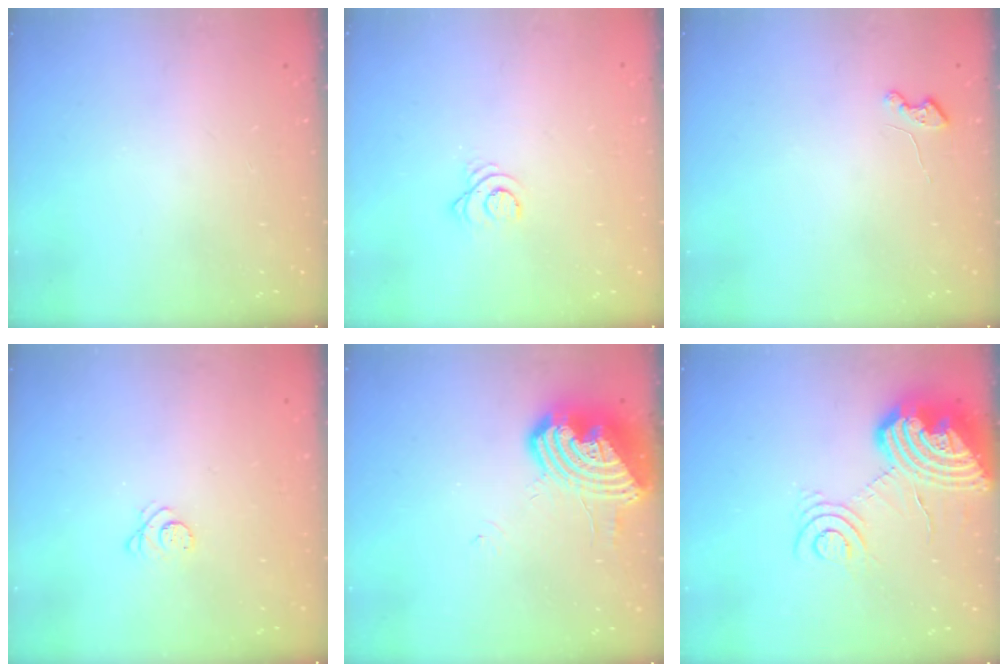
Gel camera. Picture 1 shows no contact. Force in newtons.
{"total": 2.9, "press": 2.9, "slide": 0.4}
{"total": 2.7, "press": 2.7, "slide": 0.4}
{"total": 3.1, "press": 3.1, "slide": 0.3}
{"total": 14.8, "press": 14.7, "slide": 2.1}
{"total": 16.4, "press": 16.3, "slide": 2.5}